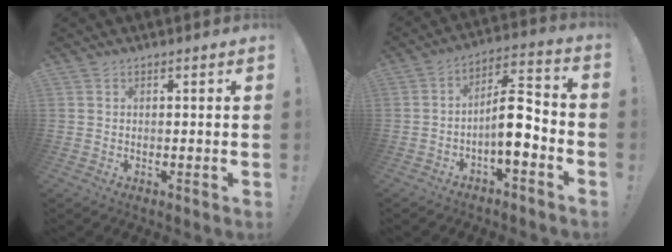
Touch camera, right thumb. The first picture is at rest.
{"total": 11.3, "force": [-3.5, 4.1, 9.9], "torque": [-0.156, 0.021, -0.059]}